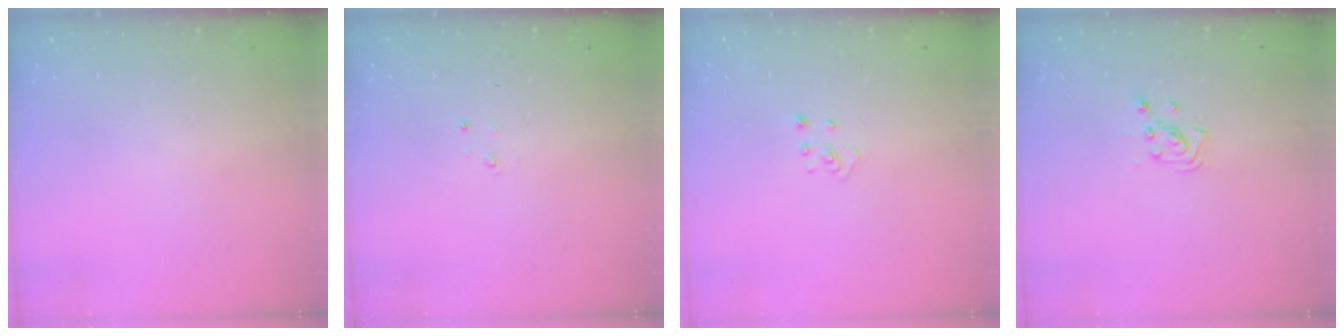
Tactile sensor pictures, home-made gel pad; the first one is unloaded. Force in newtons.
{"total": 1.5, "press": 1.5, "slide": 0.2}
{"total": 2.3, "press": 2.3, "slide": 0.2}
{"total": 3.0, "press": 3.0, "slide": 0.5}